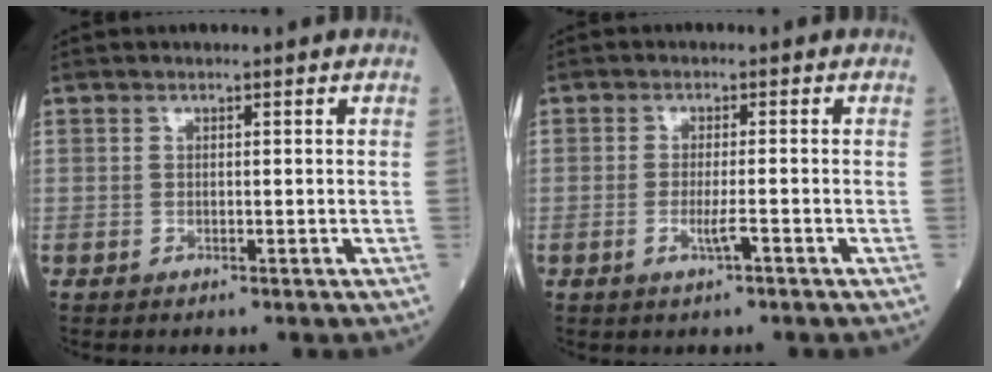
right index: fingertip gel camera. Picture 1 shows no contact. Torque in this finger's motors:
{"motor_torque": [-0.22, 0.00, 0.01, 0.00]}